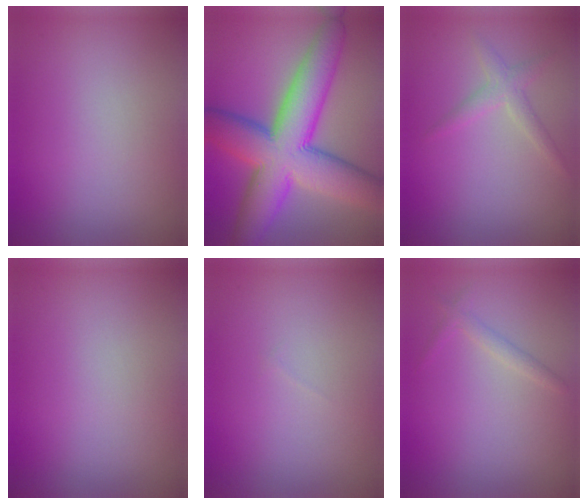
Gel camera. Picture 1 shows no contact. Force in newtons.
{"total": 12.6, "press": 12.6, "slide": 0.3}
{"total": 1.7, "press": 1.7, "slide": 0.1}
{"total": 0.0}
{"total": 0.0}
{"total": 1.1, "press": 1.1, "slide": 0.0}